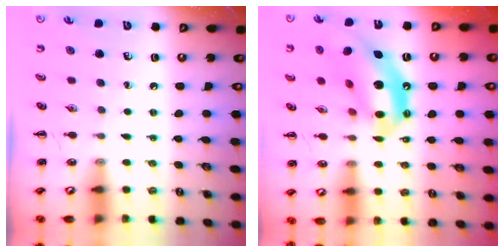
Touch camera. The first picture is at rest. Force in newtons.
{"total": 15.6, "press": 15.1, "slide": 3.9}